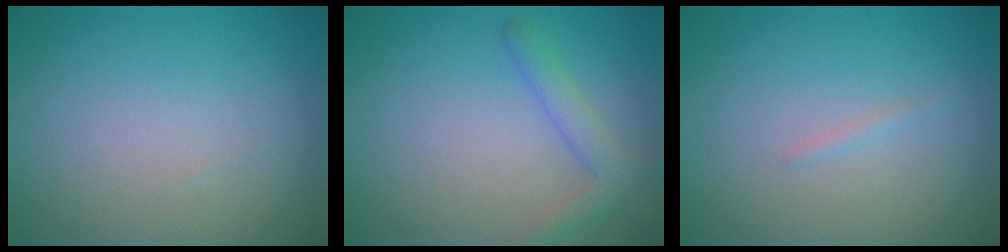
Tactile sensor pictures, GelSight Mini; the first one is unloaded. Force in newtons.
{"total": 2.6, "press": 2.6, "slide": 0.2}
{"total": 0.6, "press": 0.6, "slide": 0.1}